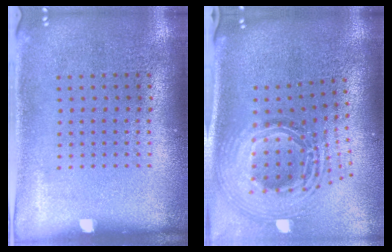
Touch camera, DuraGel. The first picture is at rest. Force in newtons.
{"total": 3.0, "press": 2.0, "slide": 2.2}